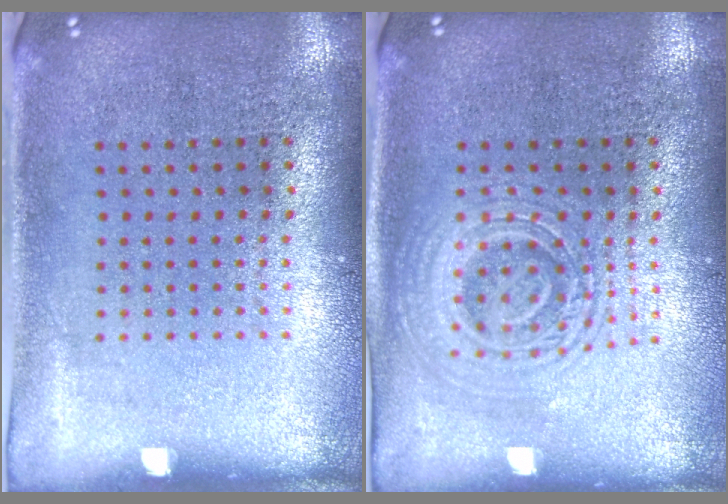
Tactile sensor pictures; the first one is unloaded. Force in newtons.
{"total": 2.5, "press": 2.4, "slide": 0.5}